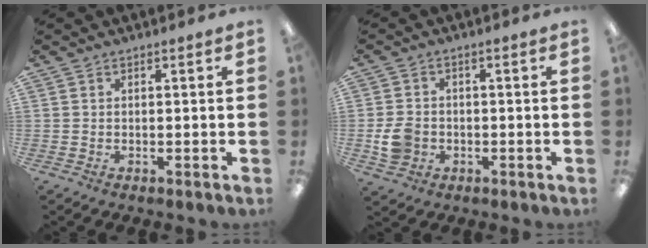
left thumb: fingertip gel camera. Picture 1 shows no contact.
{"total": 5.5, "force": [-1.5, 4.6, 2.7], "torque": [-0.050, 0.004, -0.026]}